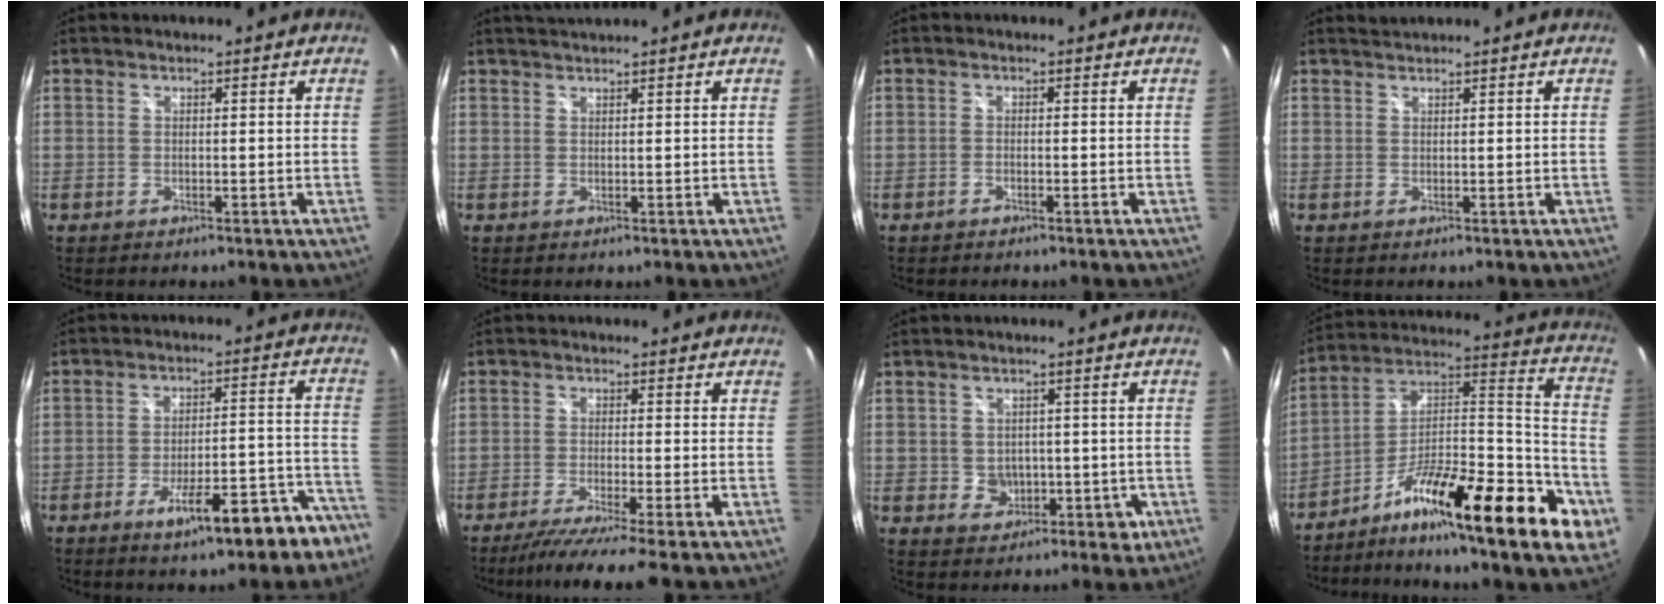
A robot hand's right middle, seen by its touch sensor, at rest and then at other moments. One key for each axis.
{"total": 1.8, "fx": 1.7, "fy": -0.6, "fz": 0.4, "tx": -0.007, "ty": -0.002, "tz": 0.029}
{"total": 0.7, "fx": -0.6, "fy": 0.1, "fz": 0.3, "tx": -0.009, "ty": 0.000, "tz": -0.015}
{"total": 0.8, "fx": 0.8, "fy": -0.2, "fz": -0.1, "tx": 0.003, "ty": 0.001, "tz": 0.016}
{"total": 14.1, "fx": -10.1, "fy": 3.0, "fz": 9.4, "tx": -0.134, "ty": 0.006, "tz": -0.134}
{"total": 6.5, "fx": -5.1, "fy": -1.3, "fz": 3.7, "tx": -0.085, "ty": -0.024, "tz": -0.089}
{"total": 6.0, "fx": -0.7, "fy": 5.4, "fz": 2.6, "tx": -0.048, "ty": 0.002, "tz": 0.004}
{"total": 25.7, "fx": -12.9, "fy": 5.5, "fz": 21.6, "tx": -0.292, "ty": 0.009, "tz": -0.213}